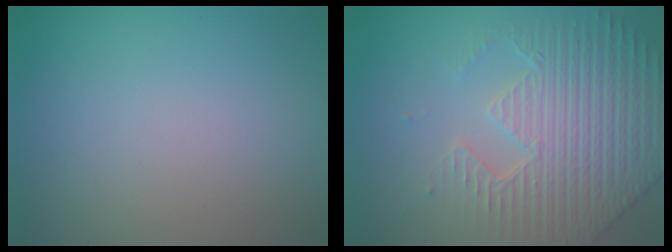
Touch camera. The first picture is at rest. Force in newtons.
{"total": 7.0, "press": 5.4, "slide": 4.4}